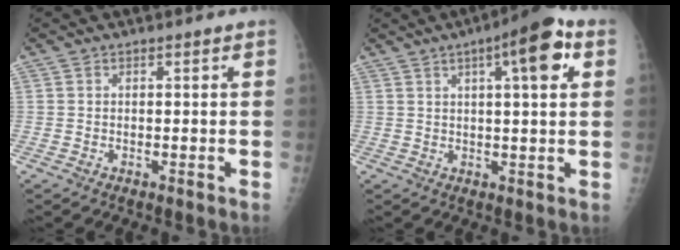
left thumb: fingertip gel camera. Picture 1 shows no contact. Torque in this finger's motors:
{"motor_torque": [0.23, 0.38, 0.00, -0.09, 0.19]}